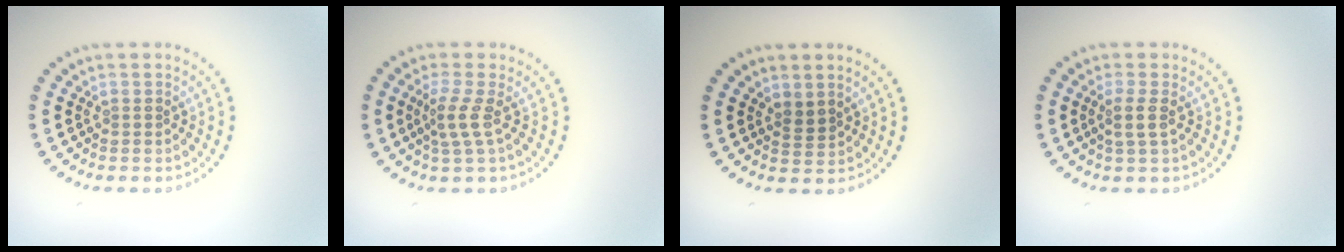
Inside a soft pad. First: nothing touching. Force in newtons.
{"total": 2.2, "press": 1.4, "slide": 1.7}
{"total": 1.3, "press": 1.0, "slide": 0.8}
{"total": 1.6, "press": 1.2, "slide": 1.0}